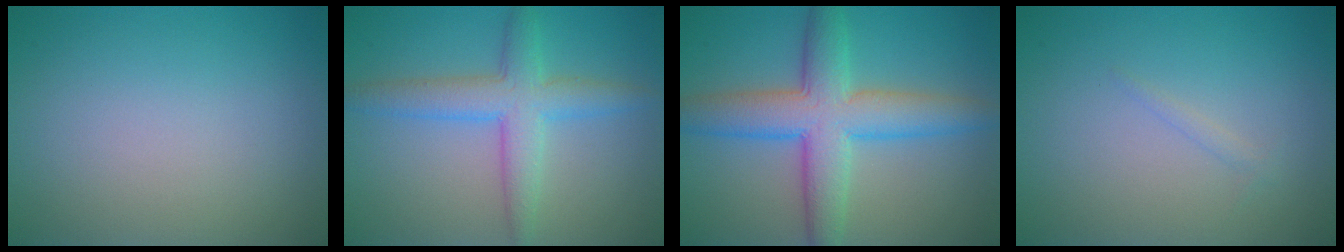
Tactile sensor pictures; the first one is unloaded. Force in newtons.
{"total": 4.5, "press": 4.5, "slide": 0.2}
{"total": 7.4, "press": 7.4, "slide": 0.1}
{"total": 0.6, "press": 0.6, "slide": 0.1}